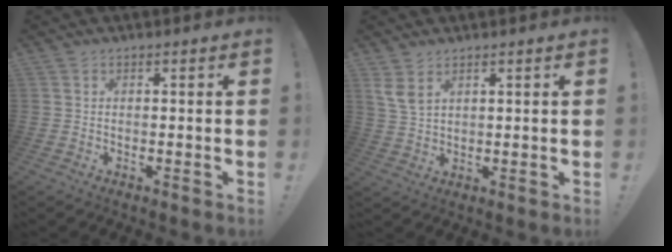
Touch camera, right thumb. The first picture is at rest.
{"total": 5.2, "force": [3.2, 2.5, 3.3], "torque": [-0.063, -0.020, 0.058]}